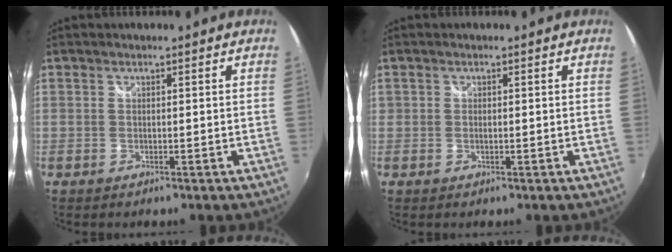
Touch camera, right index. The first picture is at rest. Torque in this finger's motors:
{"motor_torque": [-0.18, 0.11, -0.06, -0.01]}